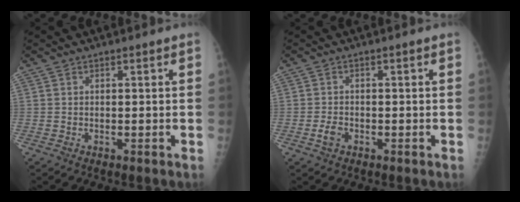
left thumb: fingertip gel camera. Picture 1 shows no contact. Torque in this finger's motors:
{"motor_torque": [-0.49, 0.46, 0.19, -0.04, 0.00]}